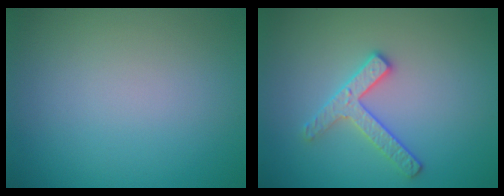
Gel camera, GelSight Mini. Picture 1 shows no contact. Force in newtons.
{"total": 2.6, "press": 2.5, "slide": 0.6}